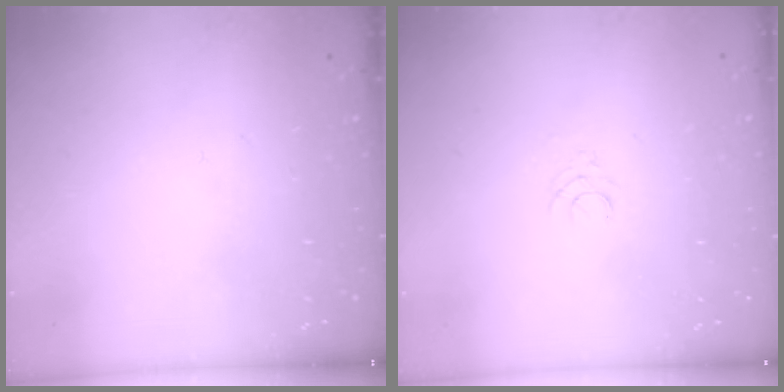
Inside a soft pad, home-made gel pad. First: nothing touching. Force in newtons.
{"total": 2.4, "press": 2.4, "slide": 0.3}